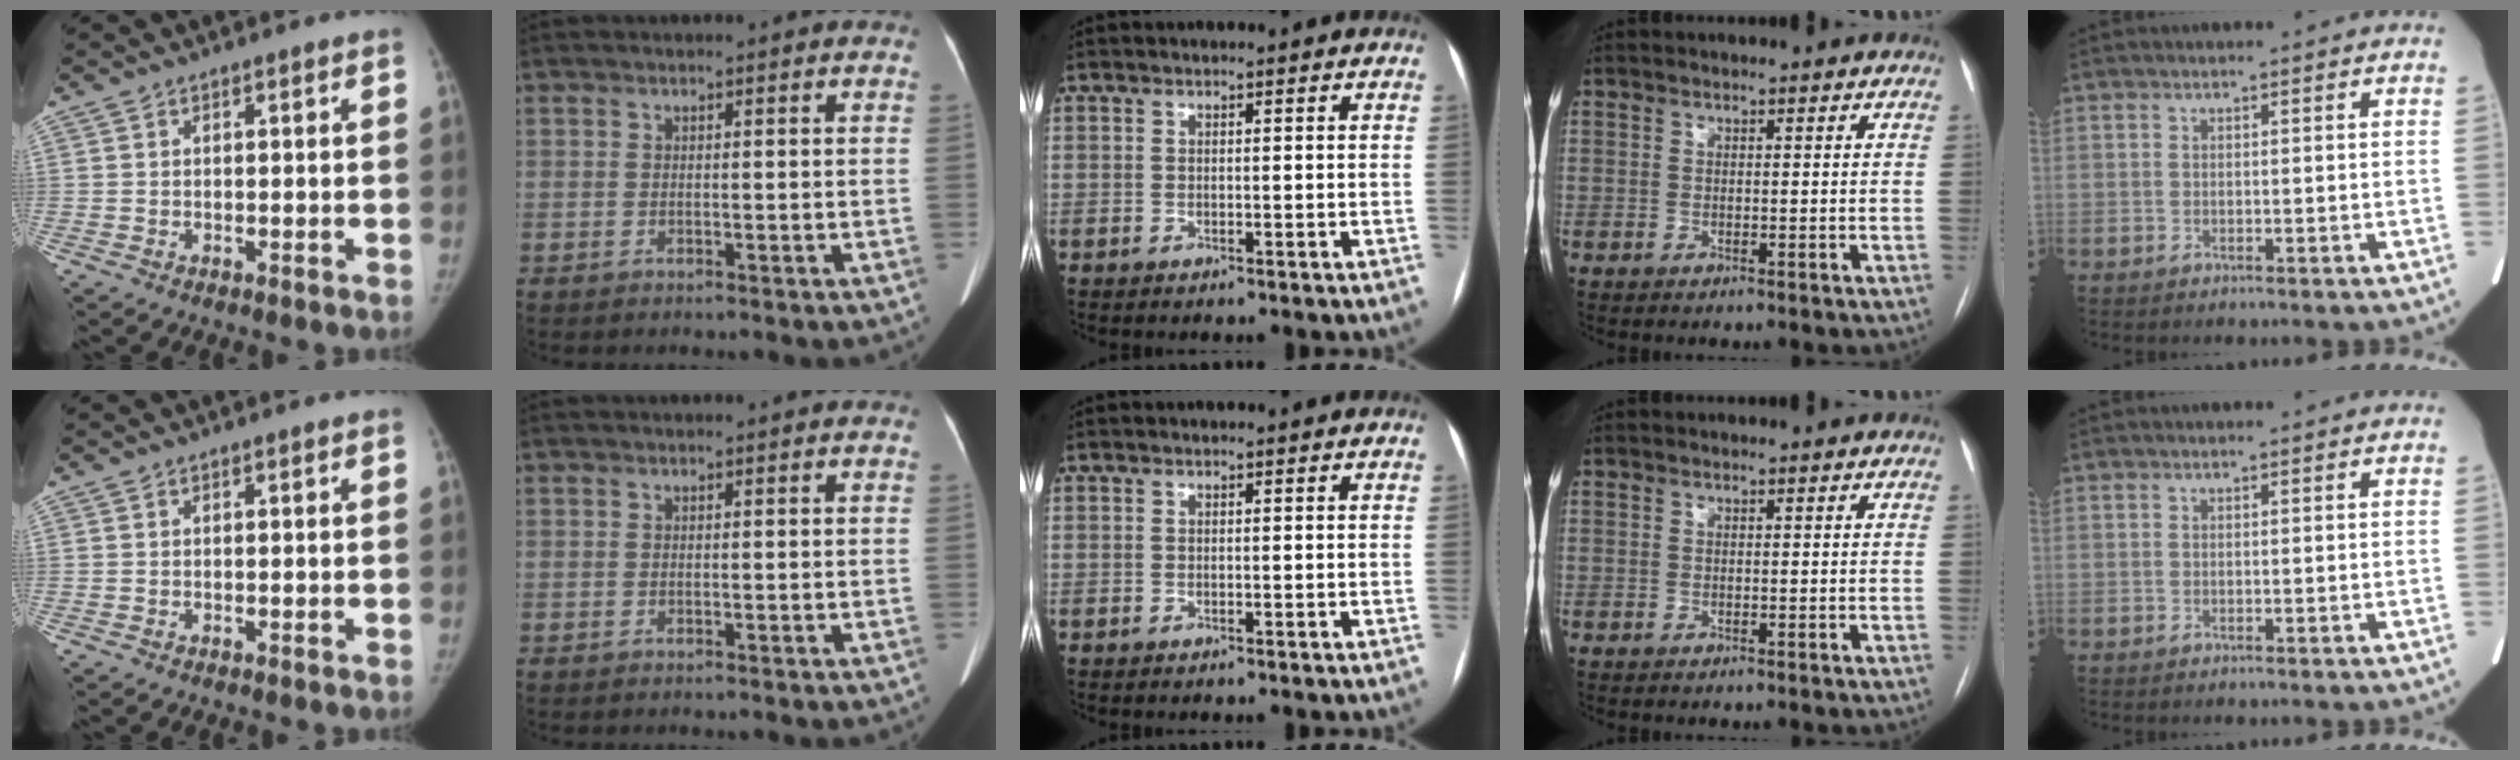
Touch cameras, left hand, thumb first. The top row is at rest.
{}